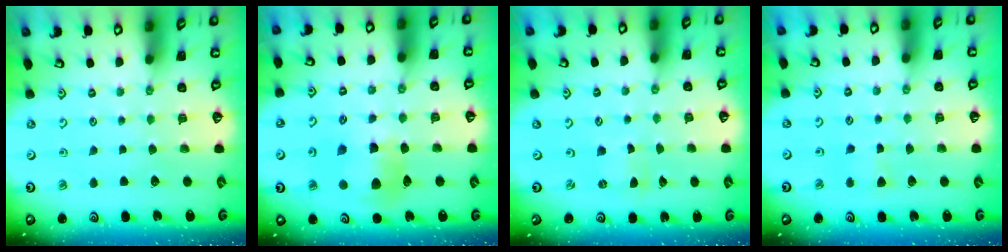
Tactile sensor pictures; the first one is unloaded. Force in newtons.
{"total": 9.8, "press": 9.8, "slide": 1.0}
{"total": 0.0}
{"total": 3.2, "press": 3.1, "slide": 0.6}